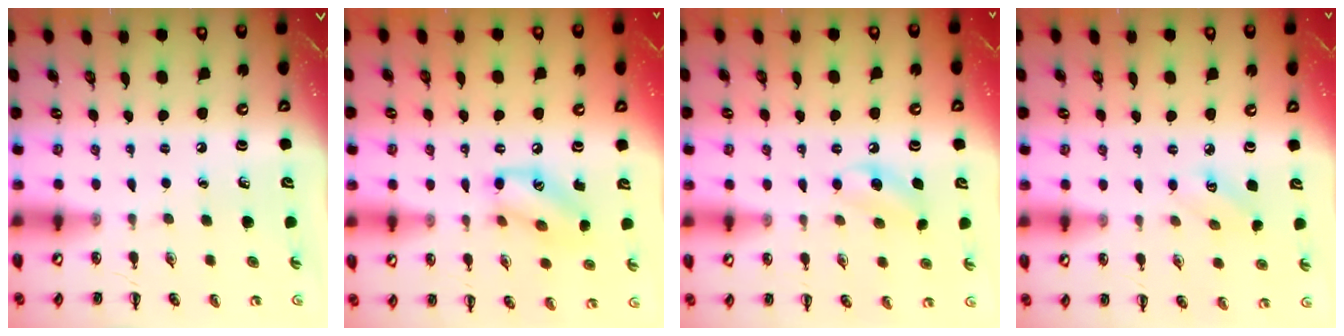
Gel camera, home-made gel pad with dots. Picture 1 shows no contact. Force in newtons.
{"total": 10.7, "press": 10.6, "slide": 0.6}
{"total": 8.6, "press": 8.3, "slide": 1.9}
{"total": 2.9, "press": 2.8, "slide": 0.8}